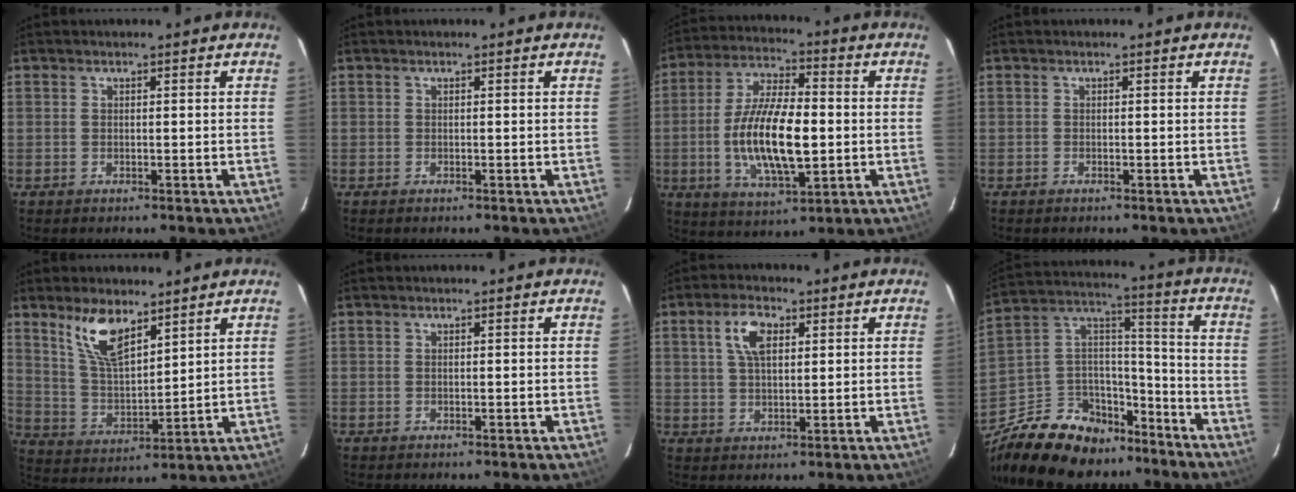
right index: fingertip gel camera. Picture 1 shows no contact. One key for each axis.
{"total": 0.0}
{"total": 16.1, "fx": -1.9, "fy": 6.0, "fz": 14.8, "tx": -0.289, "ty": -0.002, "tz": -0.033}
{"total": 0.0}
{"total": 10.2, "fx": 6.8, "fy": 3.9, "fz": 6.6, "tx": -0.124, "ty": 0.003, "tz": 0.141}
{"total": 0.0}
{"total": 6.0, "fx": 2.3, "fy": 3.0, "fz": 4.7, "tx": -0.089, "ty": 0.012, "tz": 0.043}
{"total": 22.6, "fx": -16.4, "fy": 12.5, "fz": 9.4, "tx": -0.221, "ty": 0.066, "tz": -0.251}